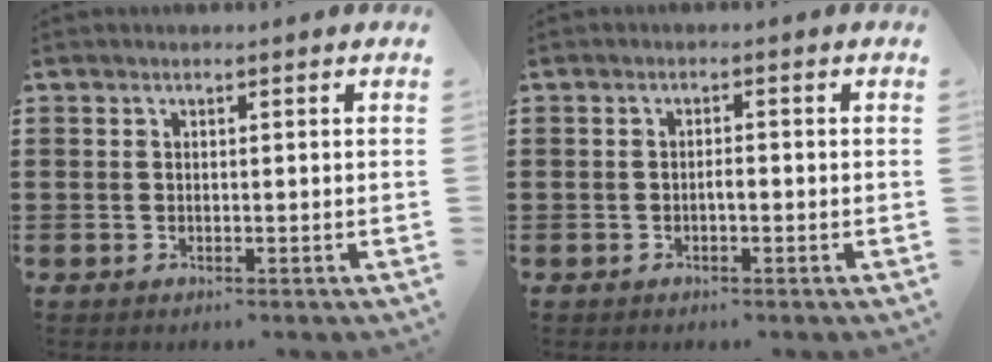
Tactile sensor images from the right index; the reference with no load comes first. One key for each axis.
{"total": 1.3, "fx": -0.5, "fy": 0.3, "fz": 1.1, "tx": -0.023, "ty": -0.002, "tz": -0.009}